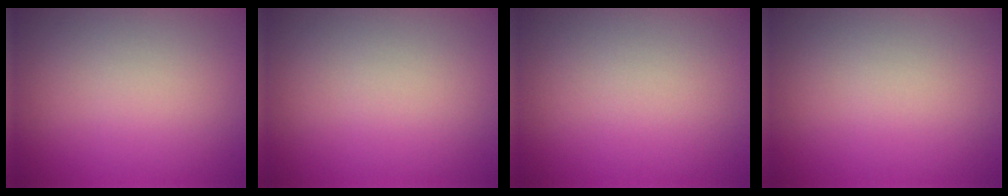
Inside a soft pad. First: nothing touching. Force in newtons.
{"total": 0.0}
{"total": 0.0}
{"total": 0.0}